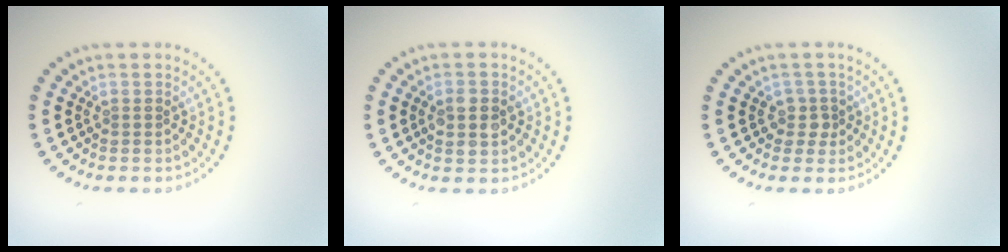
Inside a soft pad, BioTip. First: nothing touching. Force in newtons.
{"total": 2.3, "press": 2.3, "slide": 0.2}
{"total": 1.6, "press": 1.3, "slide": 1.0}